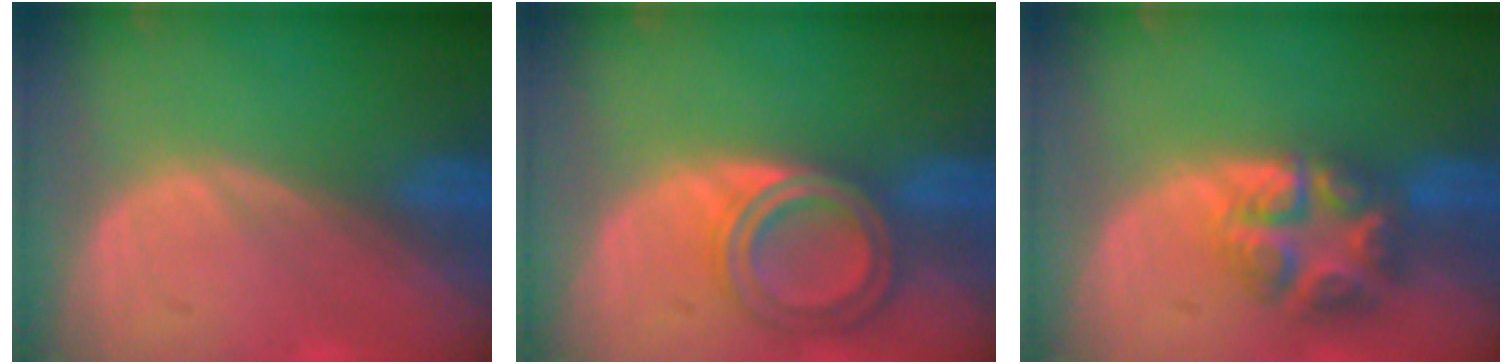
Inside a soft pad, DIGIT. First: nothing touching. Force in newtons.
{"total": 6.7, "press": 6.0, "slide": 3.2}
{"total": 7.9, "press": 6.8, "slide": 4.0}